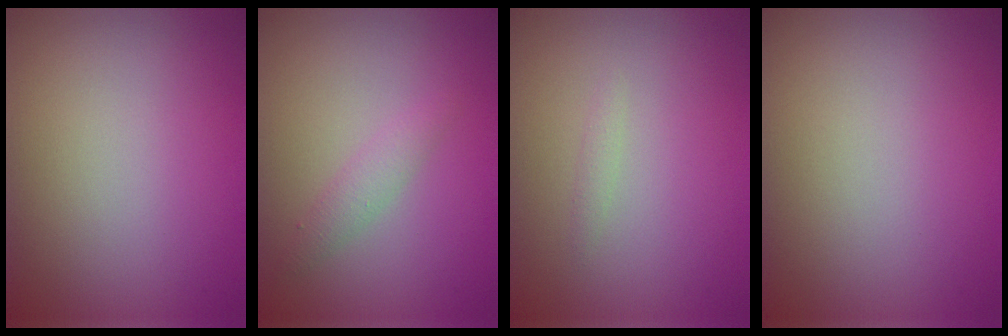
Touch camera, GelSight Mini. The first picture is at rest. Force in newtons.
{"total": 1.4, "press": 1.4, "slide": 0.1}
{"total": 0.5, "press": 0.5, "slide": 0.0}
{"total": 0.0}